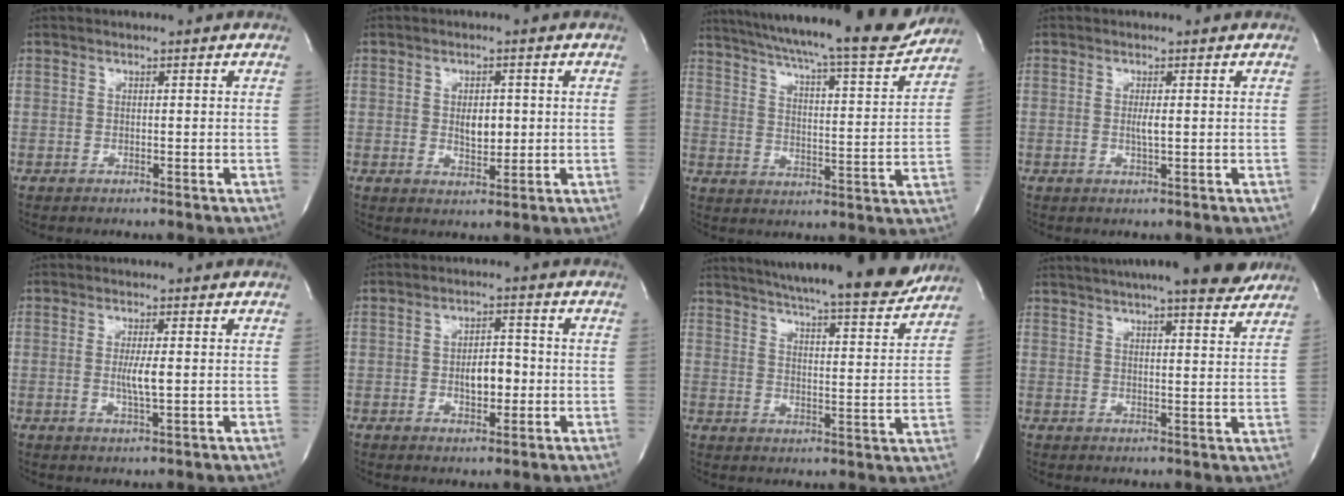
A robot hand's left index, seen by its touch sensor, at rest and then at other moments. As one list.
[{"total": 3.6, "force": [-0.2, 1.9, 3.1], "torque": [-0.050, -0.009, 0.003]}, {"total": 22.1, "force": [19.8, 1.4, 9.7], "torque": [-0.158, -0.041, 0.267]}, {"total": 1.9, "force": [-0.4, -0.1, 1.8], "torque": [-0.039, -0.008, -0.006]}, {"total": 3.3, "force": [-0.5, 0.1, 3.3], "torque": [-0.066, -0.011, -0.006]}, {"total": 4.6, "force": [-1.2, 2.2, 3.9], "torque": [-0.060, 0.002, -0.015]}, {"total": 20.9, "force": [18.9, 1.1, 8.8], "torque": [-0.138, -0.036, 0.251]}, {"total": 17.6, "force": [15.0, 2.2, 8.9], "torque": [-0.142, 0.016, 0.195]}]